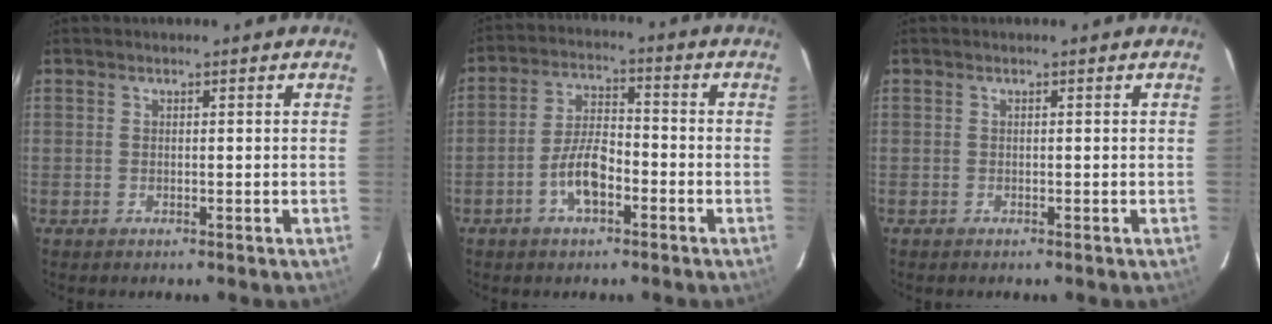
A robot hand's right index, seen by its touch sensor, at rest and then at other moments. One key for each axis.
{"total": 7.4, "fx": -3.4, "fy": 2.9, "fz": 5.9, "tx": -0.124, "ty": 0.011, "tz": -0.060}
{"total": 0.0}